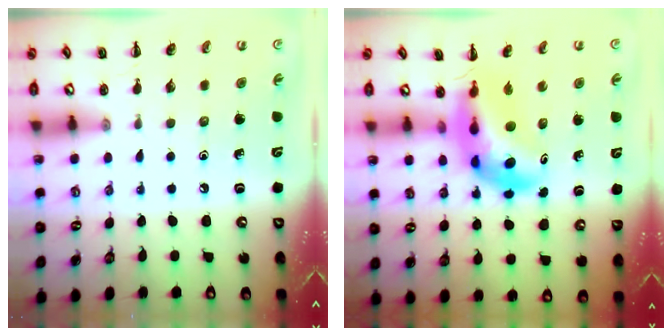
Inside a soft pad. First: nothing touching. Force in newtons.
{"total": 7.2, "press": 6.8, "slide": 2.3}